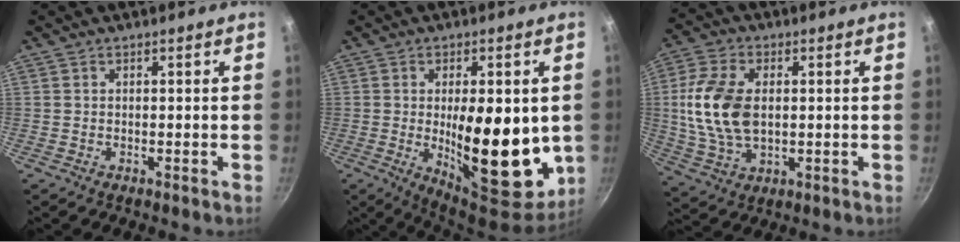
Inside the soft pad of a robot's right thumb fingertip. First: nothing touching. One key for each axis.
{"total": 19.3, "fx": -1.1, "fy": 8.1, "fz": 17.5, "tx": -0.223, "ty": -0.029, "tz": -0.006}
{"total": 13.9, "fx": 1.0, "fy": 8.5, "fz": 10.9, "tx": -0.209, "ty": 0.000, "tz": 0.019}